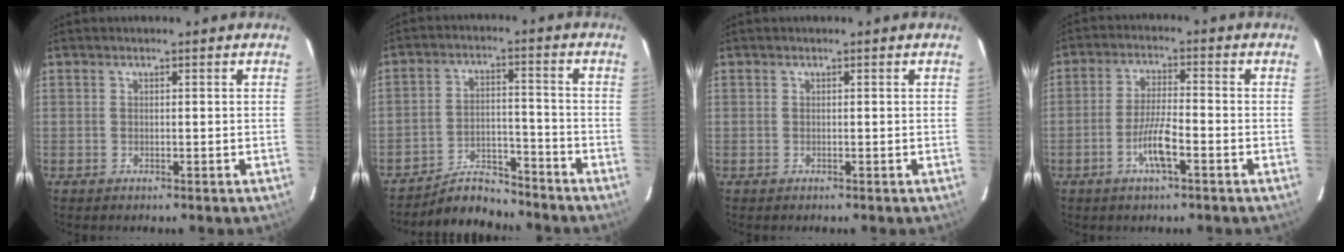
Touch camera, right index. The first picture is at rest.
{"total": 6.1, "force": [-5.9, 1.5, 0.2], "torque": [-0.006, 0.009, -0.098]}
{"total": 0.0}
{"total": 6.0, "force": [-2.6, 0.8, 5.3], "torque": [-0.105, -0.001, -0.050]}